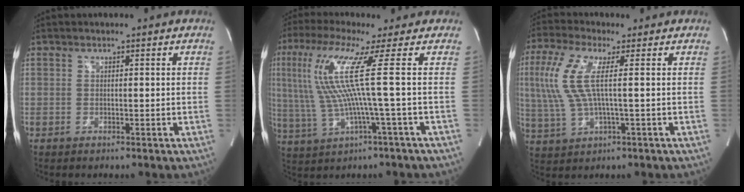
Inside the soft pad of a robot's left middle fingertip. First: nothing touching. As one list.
[{"total": 12.2, "force": [2.2, -2.0, 11.8], "torque": [-0.247, 0.012, 0.046]}, {"total": 10.2, "force": [1.7, 2.3, 9.8], "torque": [-0.240, 0.011, 0.033]}]